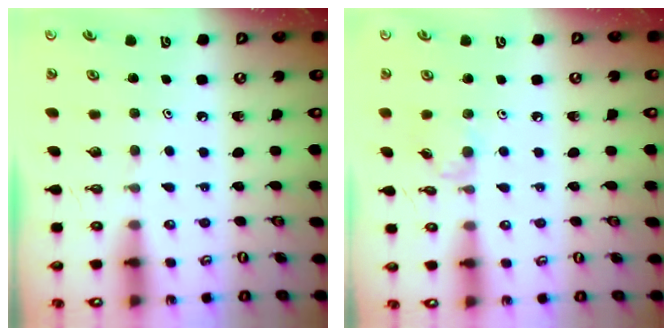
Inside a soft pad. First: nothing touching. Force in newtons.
{"total": 4.1, "press": 4.0, "slide": 0.5}